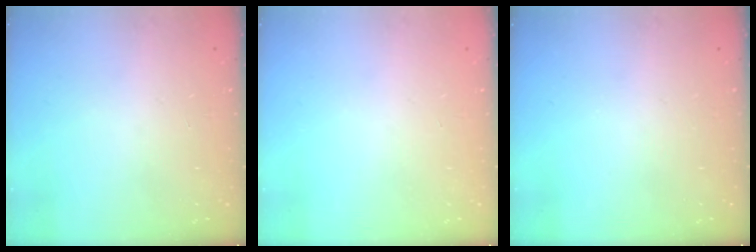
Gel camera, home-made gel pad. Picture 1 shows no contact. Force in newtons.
{"total": 0.0}
{"total": 0.0}